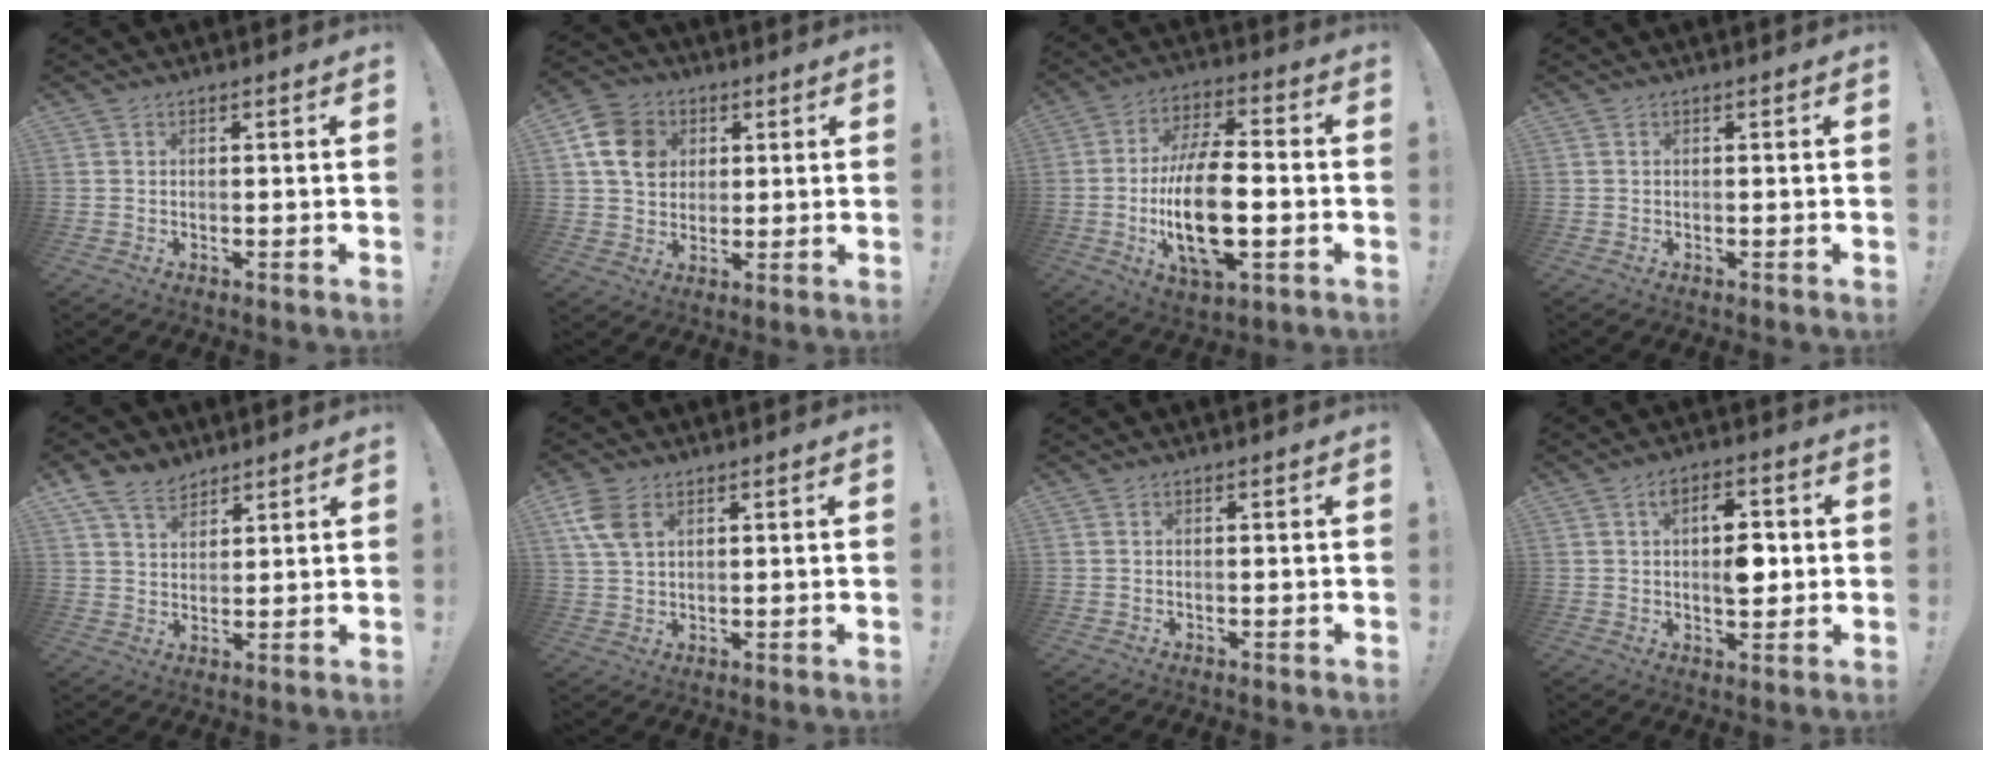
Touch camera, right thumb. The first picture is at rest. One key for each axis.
{"total": 12.6, "fx": 3.9, "fy": 10.3, "fz": 6.0, "tx": -0.089, "ty": -0.001, "tz": 0.080}
{"total": 18.8, "fx": -3.5, "fy": 8.1, "fz": 16.6, "tx": -0.324, "ty": 0.000, "tz": -0.058}
{"total": 0.0}
{"total": 8.4, "fx": 6.2, "fy": 4.7, "fz": 3.2, "tx": -0.067, "ty": -0.028, "tz": 0.123}
{"total": 7.6, "fx": 3.4, "fy": 4.6, "fz": 5.0, "tx": -0.105, "ty": -0.005, "tz": 0.067}
{"total": 0.0}
{"total": 8.9, "fx": 0.7, "fy": 5.1, "fz": 7.3, "tx": -0.117, "ty": 0.007, "tz": 0.011}